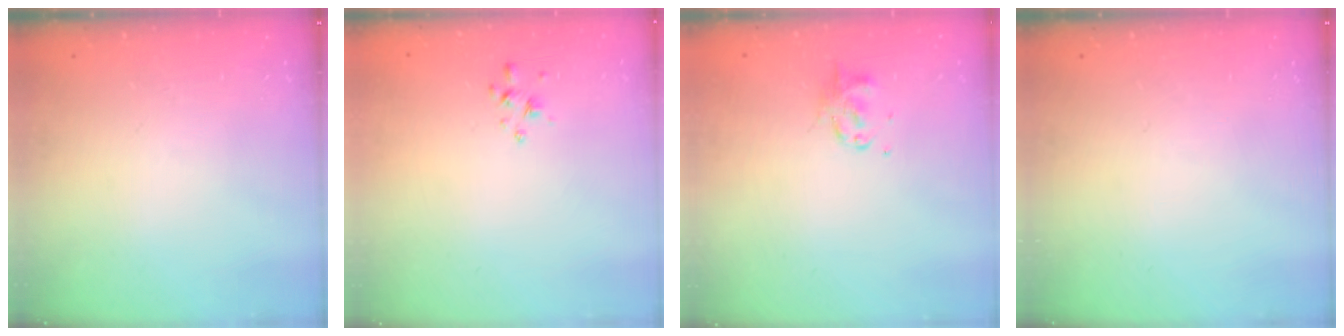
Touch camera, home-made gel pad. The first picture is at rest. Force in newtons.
{"total": 2.4, "press": 2.3, "slide": 0.8}
{"total": 2.5, "press": 2.5, "slide": 0.6}
{"total": 0.0}